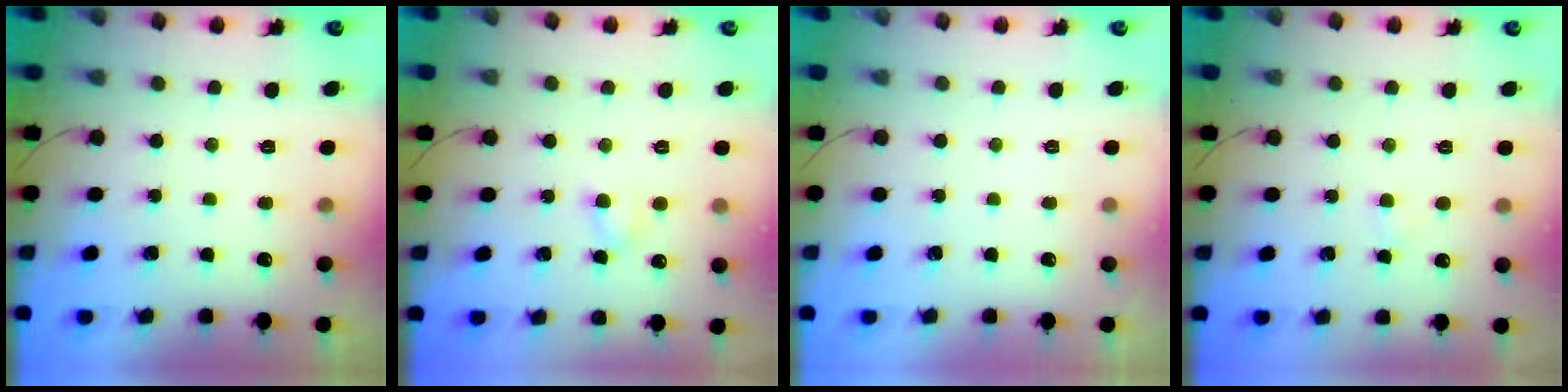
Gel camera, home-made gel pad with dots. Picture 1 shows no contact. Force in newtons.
{"total": 3.7, "press": 3.4, "slide": 1.4}
{"total": 0.0}
{"total": 1.3, "press": 1.0, "slide": 0.7}